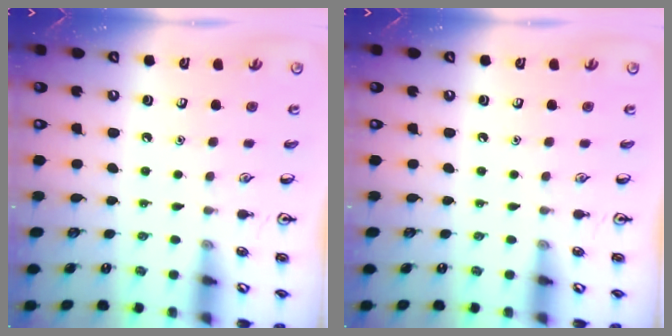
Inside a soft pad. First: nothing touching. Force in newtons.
{"total": 0.0}